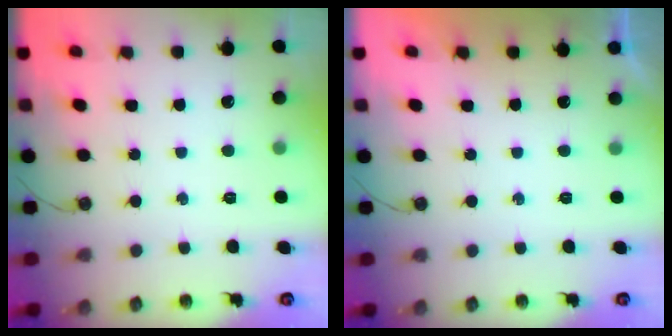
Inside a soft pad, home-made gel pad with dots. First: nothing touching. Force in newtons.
{"total": 0.0}